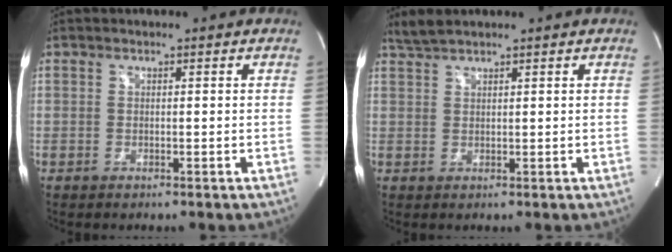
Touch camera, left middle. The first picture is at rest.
{"total": 2.4, "force": [2.2, 0.0, 0.8], "torque": [-0.022, 0.015, 0.049]}